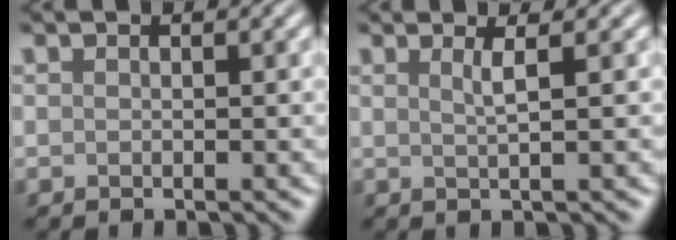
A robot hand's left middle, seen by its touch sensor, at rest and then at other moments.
{"total": 1.8, "force": [0.6, 0.5, 1.6], "torque": [-0.022, 0.001, 0.006]}